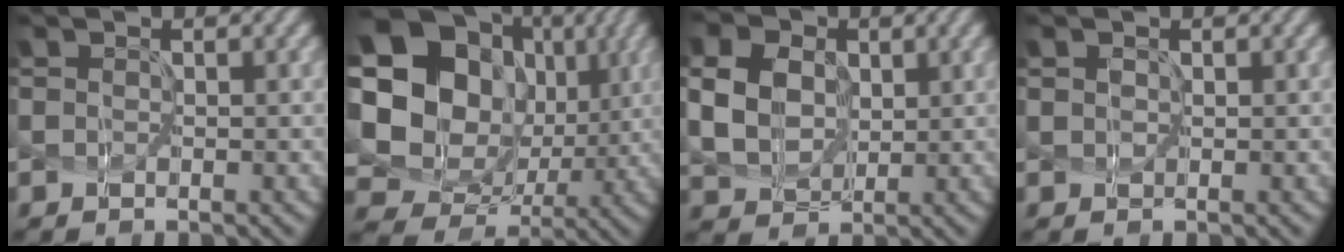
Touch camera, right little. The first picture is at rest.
{"total": 17.4, "force": [3.9, 14.8, 8.4], "torque": [-0.199, 0.019, 0.071]}
{"total": 5.7, "force": [1.5, 4.5, 3.1], "torque": [-0.095, 0.016, 0.021]}
{"total": 0.9, "force": [0.5, 0.7, 0.4], "torque": [0.007, 0.006, -0.007]}